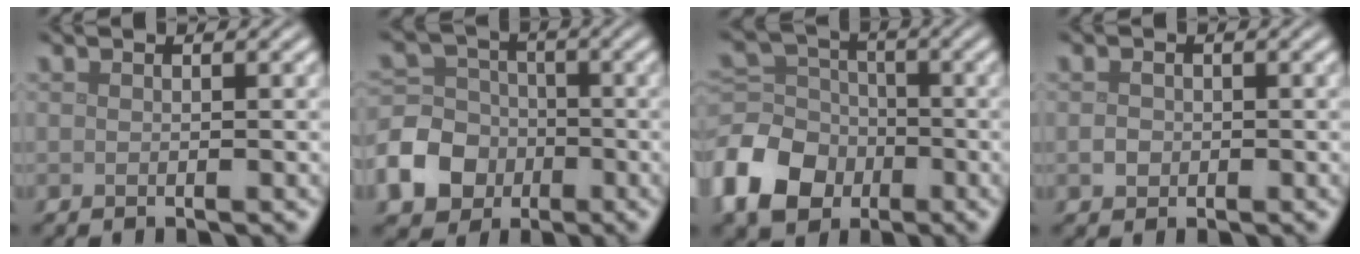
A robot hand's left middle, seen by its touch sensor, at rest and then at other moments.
{"total": 8.6, "force": [-3.7, 7.1, 3.2], "torque": [-0.068, -0.017, -0.093]}
{"total": 8.8, "force": [-4.0, 6.6, 4.2], "torque": [-0.102, -0.001, -0.100]}
{"total": 1.1, "force": [-0.2, 1.0, 0.5], "torque": [-0.008, -0.002, -0.007]}